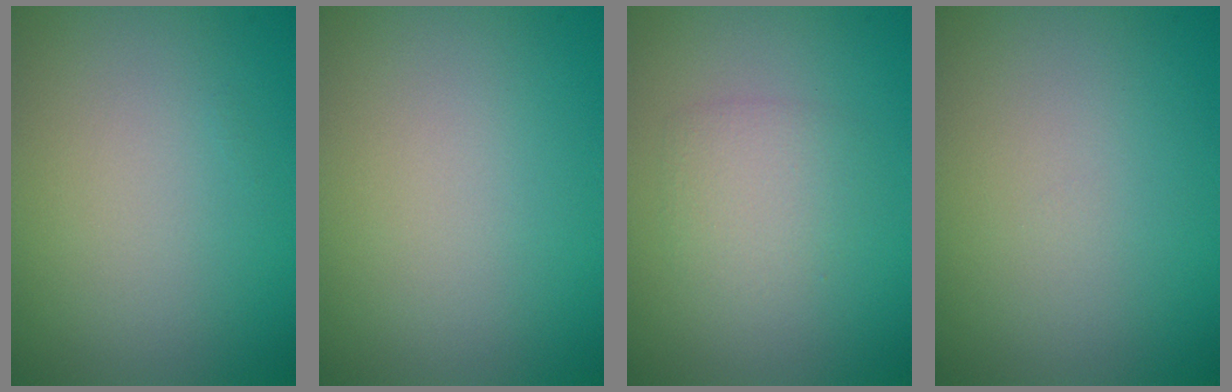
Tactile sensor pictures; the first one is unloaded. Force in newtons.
{"total": 0.0}
{"total": 1.9, "press": 1.9, "slide": 0.1}
{"total": 0.0}